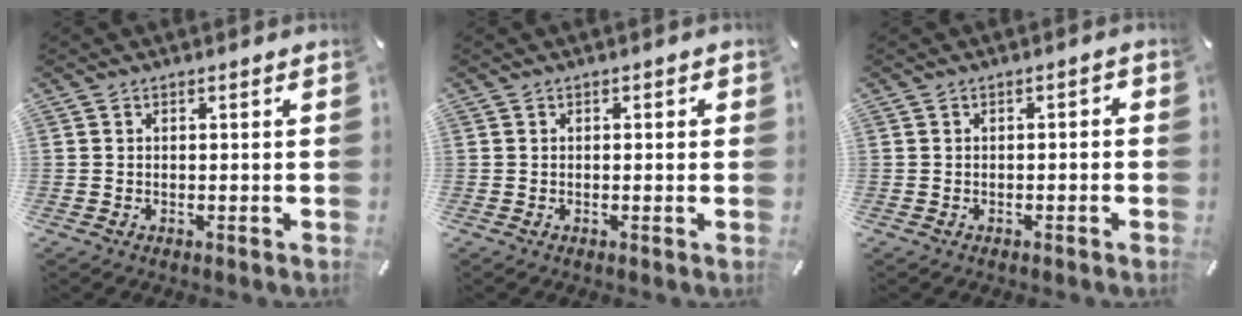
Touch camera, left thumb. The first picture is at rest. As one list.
[{"total": 0.6, "force": [-0.1, 0.4, 0.4], "torque": [-0.008, 0.002, -0.003]}, {"total": 1.6, "force": [-1.1, 0.7, 0.9], "torque": [-0.017, 0.007, -0.023]}]